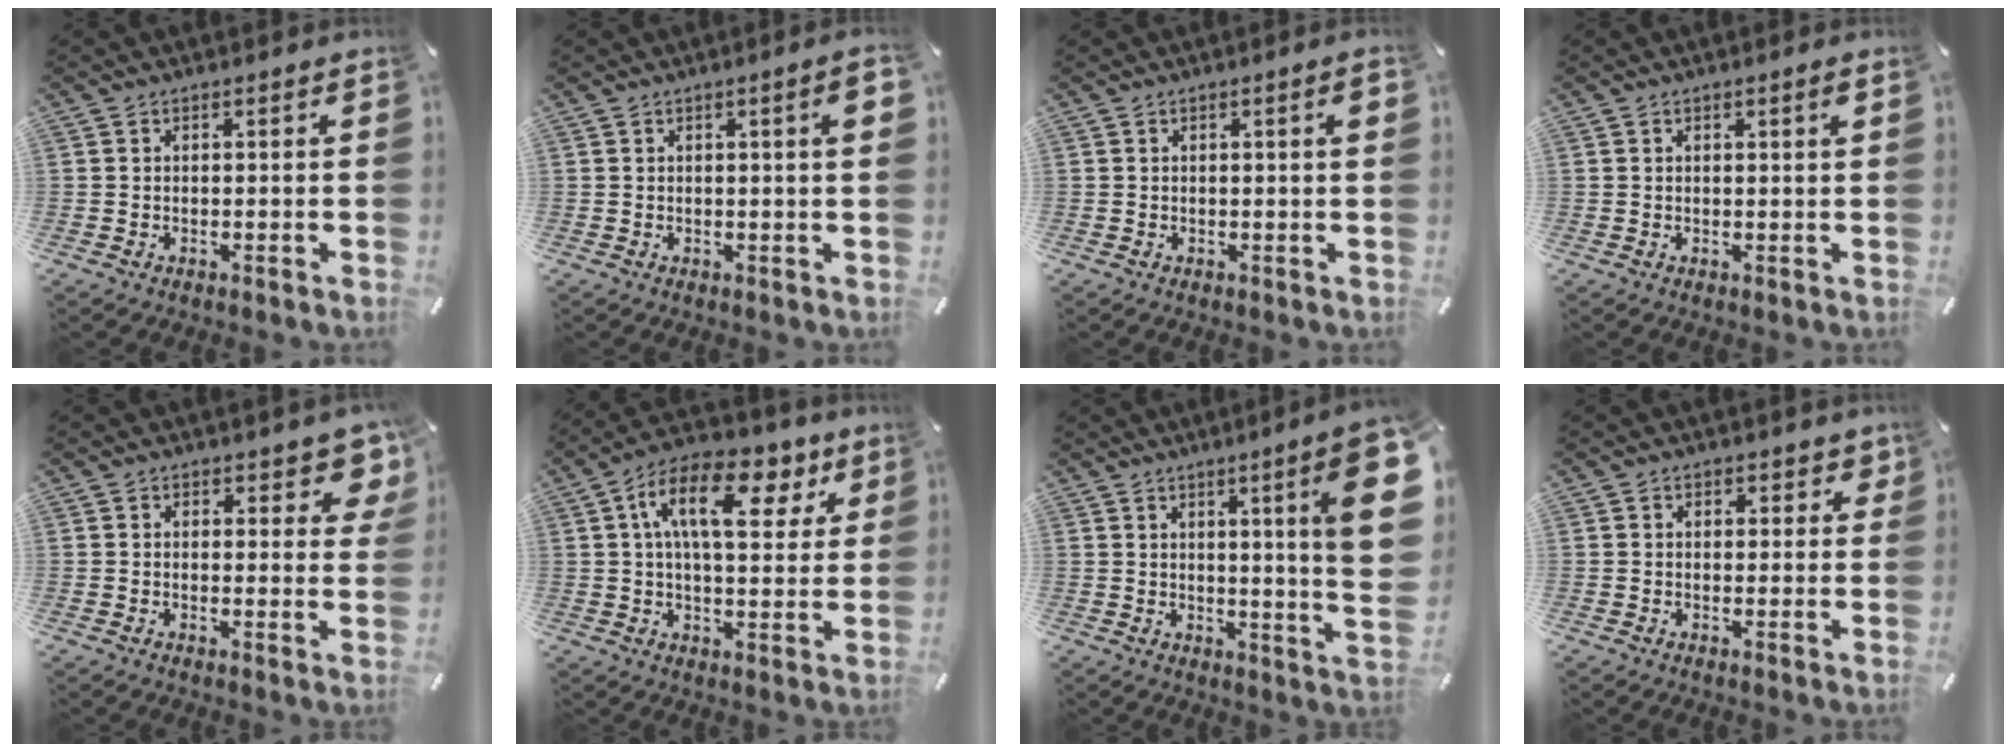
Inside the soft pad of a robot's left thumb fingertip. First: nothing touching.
{"total": 4.1, "force": [0.9, 0.5, 4.0], "torque": [-0.057, -0.003, 0.009]}
{"total": 2.5, "force": [0.6, 0.3, 2.4], "torque": [-0.037, 0.000, 0.006]}
{"total": 1.5, "force": [0.7, 0.1, 1.3], "torque": [-0.026, 0.000, 0.011]}
{"total": 5.9, "force": [3.6, 3.1, 3.6], "torque": [-0.030, -0.018, 0.057]}
{"total": 16.5, "force": [6.7, 8.2, 12.7], "torque": [-0.210, -0.011, 0.110]}
{"total": 16.6, "force": [5.5, 1.0, 15.7], "torque": [-0.227, -0.043, 0.072]}
{"total": 2.2, "force": [0.9, 1.7, 1.1], "torque": [0.009, -0.007, 0.007]}